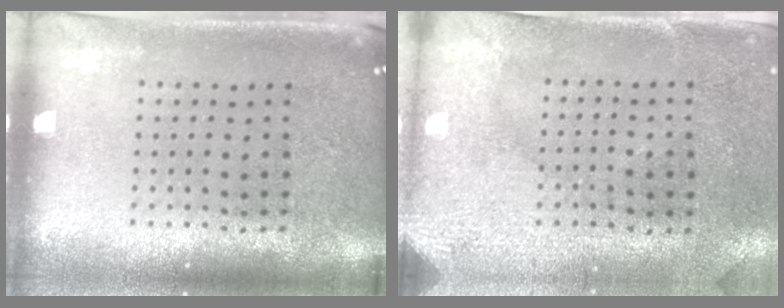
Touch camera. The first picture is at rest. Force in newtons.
{"total": 3.0, "press": 2.3, "slide": 1.9}